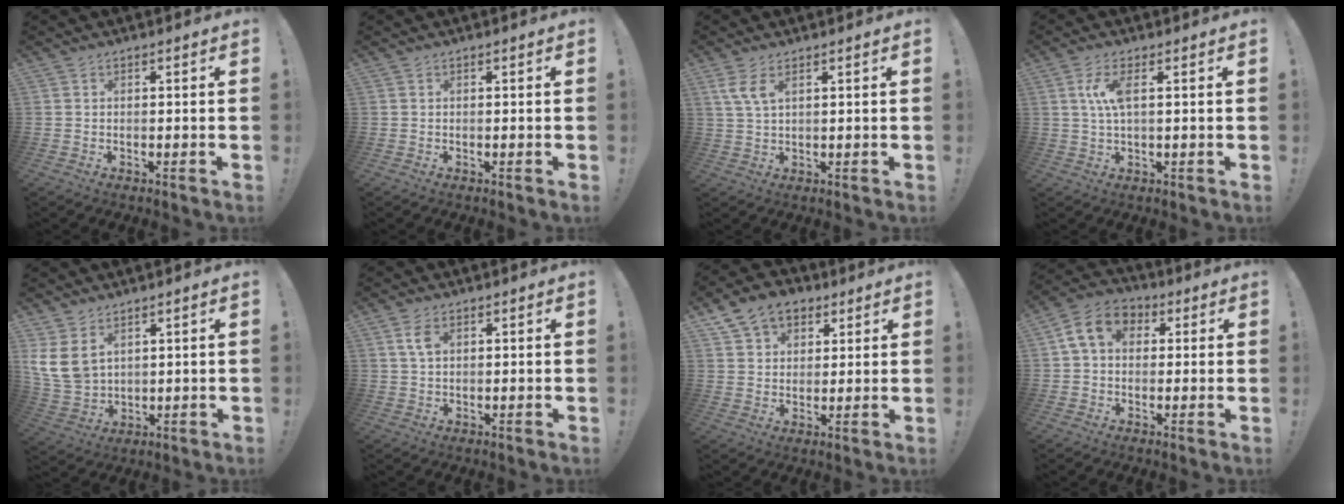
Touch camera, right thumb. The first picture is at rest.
{"total": 0.0}
{"total": 5.0, "force": [2.3, 1.6, 4.1], "torque": [-0.080, -0.002, 0.042]}
{"total": 6.5, "force": [1.5, 1.9, 6.1], "torque": [-0.120, 0.001, 0.022]}
{"total": 9.6, "force": [4.4, 6.2, 5.7], "torque": [-0.124, -0.025, 0.093]}
{"total": 4.4, "force": [1.7, 2.4, 3.3], "torque": [-0.058, 0.000, 0.030]}
{"total": 10.5, "force": [5.9, 7.7, 4.1], "torque": [-0.071, -0.021, 0.118]}
{"total": 10.5, "force": [3.1, 7.7, 6.4], "torque": [-0.097, 0.004, 0.064]}